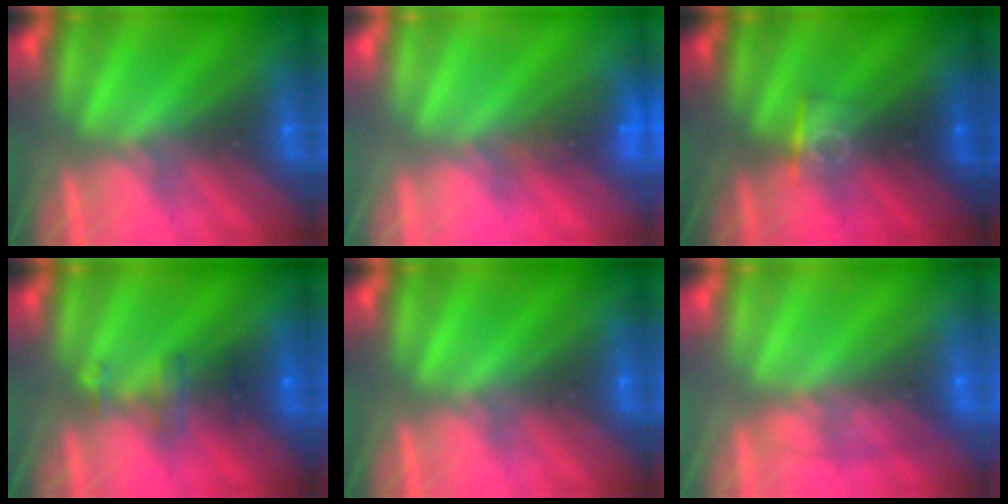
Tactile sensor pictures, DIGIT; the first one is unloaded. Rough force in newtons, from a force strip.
{"total": 3.7}
{"total": 2.7}
{"total": 2.8}
{"total": 0.0}
{"total": 1.6}